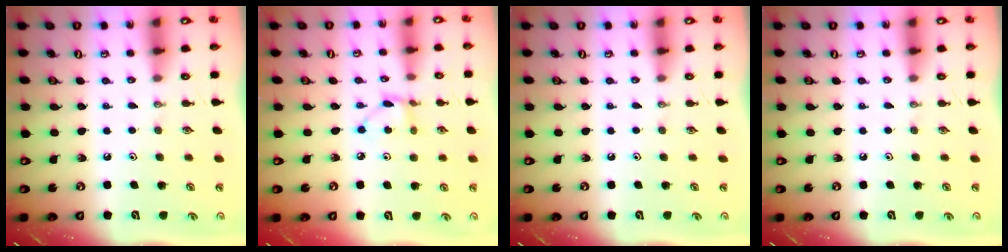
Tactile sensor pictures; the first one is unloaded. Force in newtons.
{"total": 4.4, "press": 4.3, "slide": 0.5}
{"total": 0.0}
{"total": 0.0}